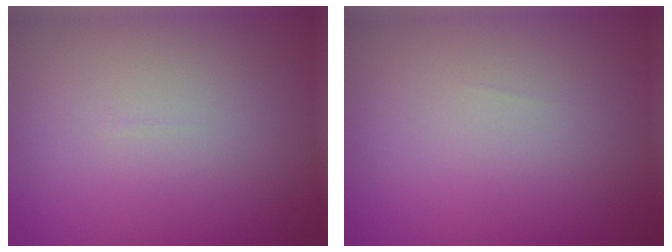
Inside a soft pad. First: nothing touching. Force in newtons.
{"total": 0.0}